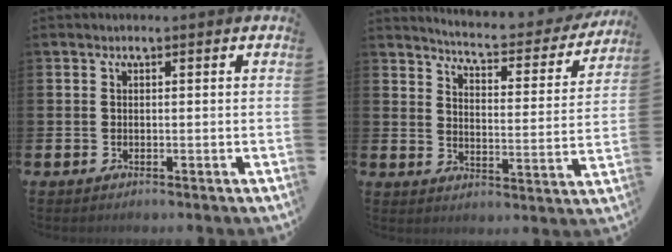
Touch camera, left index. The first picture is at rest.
{"total": 4.9, "force": [4.7, 0.4, 1.2], "torque": [-0.044, -0.044, 0.073]}